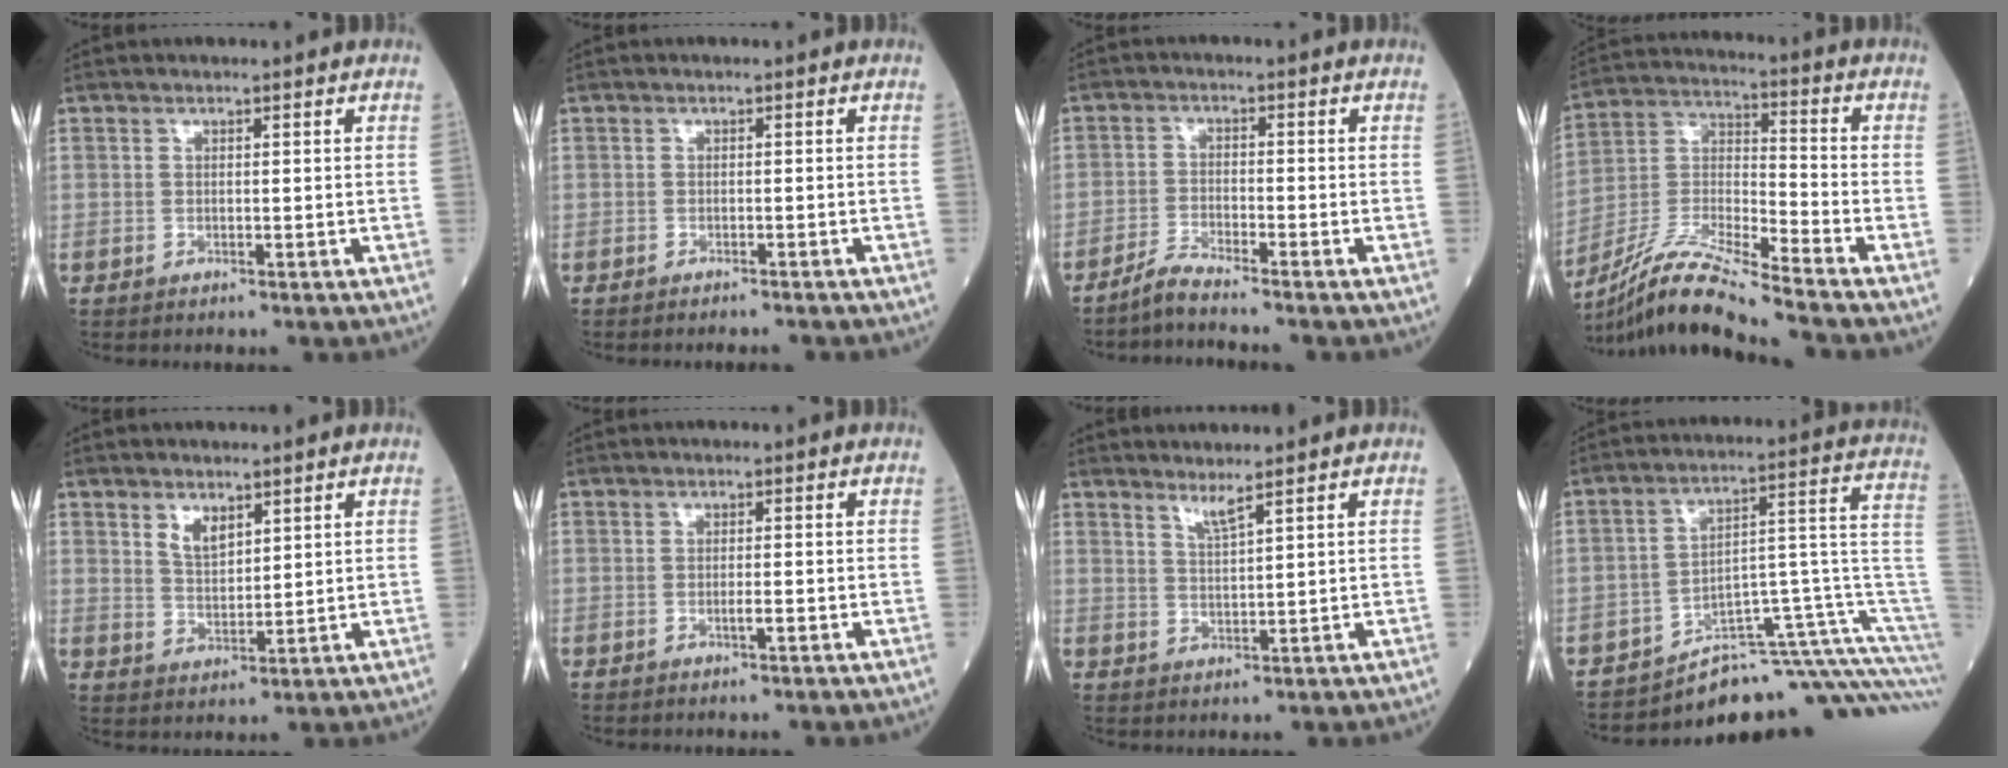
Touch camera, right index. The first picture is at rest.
{"total": 2.3, "force": [-2.2, 0.1, 0.5], "torque": [-0.006, -0.004, -0.028]}
{"total": 3.3, "force": [-3.2, -0.7, 0.9], "torque": [-0.023, -0.014, -0.067]}
{"total": 14.0, "force": [-12.3, -1.3, 6.6], "torque": [-0.133, -0.004, -0.232]}
{"total": 3.8, "force": [2.3, 1.7, 2.4], "torque": [-0.046, -0.004, 0.050]}
{"total": 1.2, "force": [-0.4, 0.1, 1.1], "torque": [-0.020, 0.000, -0.006]}
{"total": 2.2, "force": [1.8, -0.7, 1.0], "torque": [-0.022, -0.016, 0.037]}
{"total": 15.1, "force": [-13.7, -0.3, 6.4], "torque": [-0.021, 0.095, -0.190]}